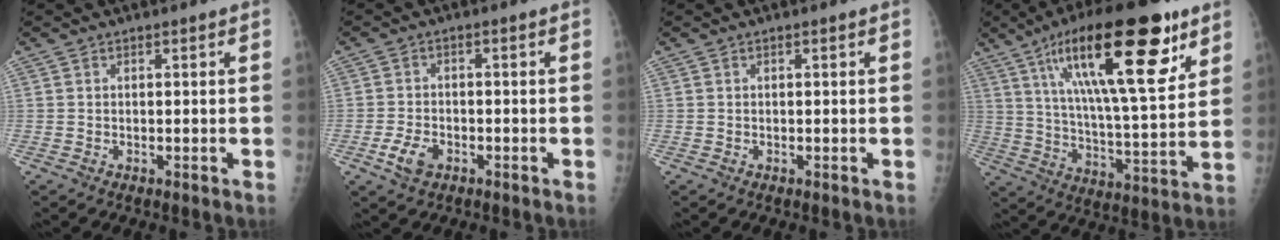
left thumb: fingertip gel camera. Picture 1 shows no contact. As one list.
[{"total": 4.6, "force": [-2.2, 2.8, 2.9], "torque": [-0.056, 0.009, -0.039]}, {"total": 0.0}, {"total": 26.2, "force": [13.2, 7.5, 21.3], "torque": [-0.333, -0.032, 0.219]}]